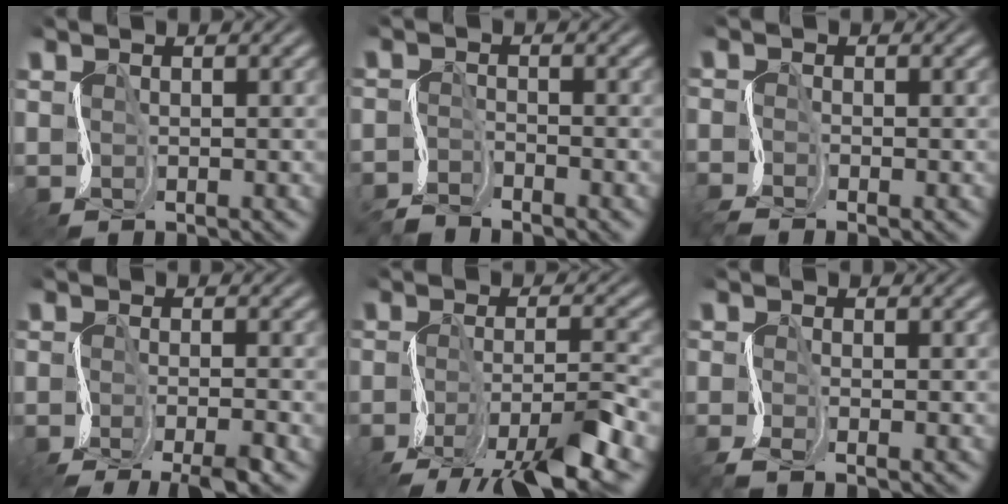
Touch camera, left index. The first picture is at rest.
{"total": 2.6, "force": [-2.6, 0.2, 0.1], "torque": [-0.008, 0.002, -0.062]}
{"total": 2.0, "force": [-1.9, 0.0, 0.6], "torque": [-0.019, -0.006, -0.049]}
{"total": 4.6, "force": [-3.5, 0.5, 3.0], "torque": [-0.043, -0.003, -0.072]}
{"total": 7.4, "force": [-4.9, 1.6, 5.3], "torque": [-0.090, 0.001, -0.094]}
{"total": 2.1, "force": [-1.6, 0.2, 1.3], "torque": [-0.032, -0.008, -0.043]}